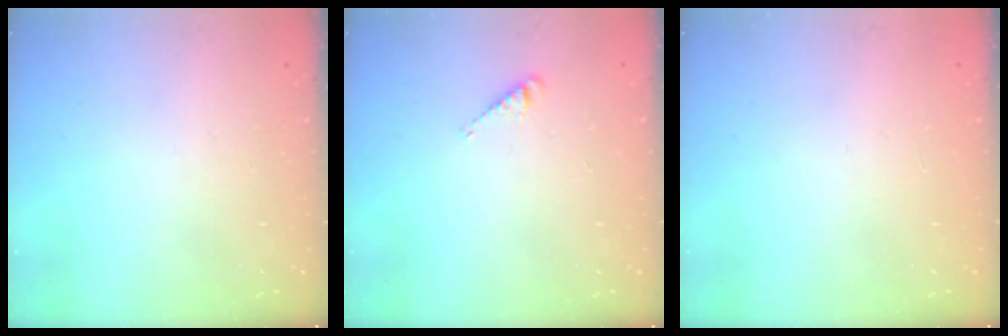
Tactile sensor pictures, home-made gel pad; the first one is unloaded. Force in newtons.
{"total": 4.5, "press": 4.5, "slide": 0.2}
{"total": 0.0}